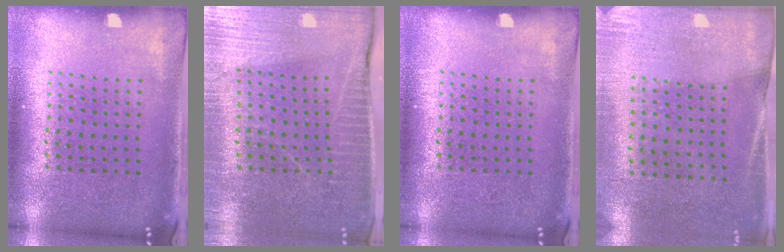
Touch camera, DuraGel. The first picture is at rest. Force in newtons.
{"total": 3.6, "press": 3.5, "slide": 0.6}
{"total": 0.0}
{"total": 2.6, "press": 2.2, "slide": 1.3}